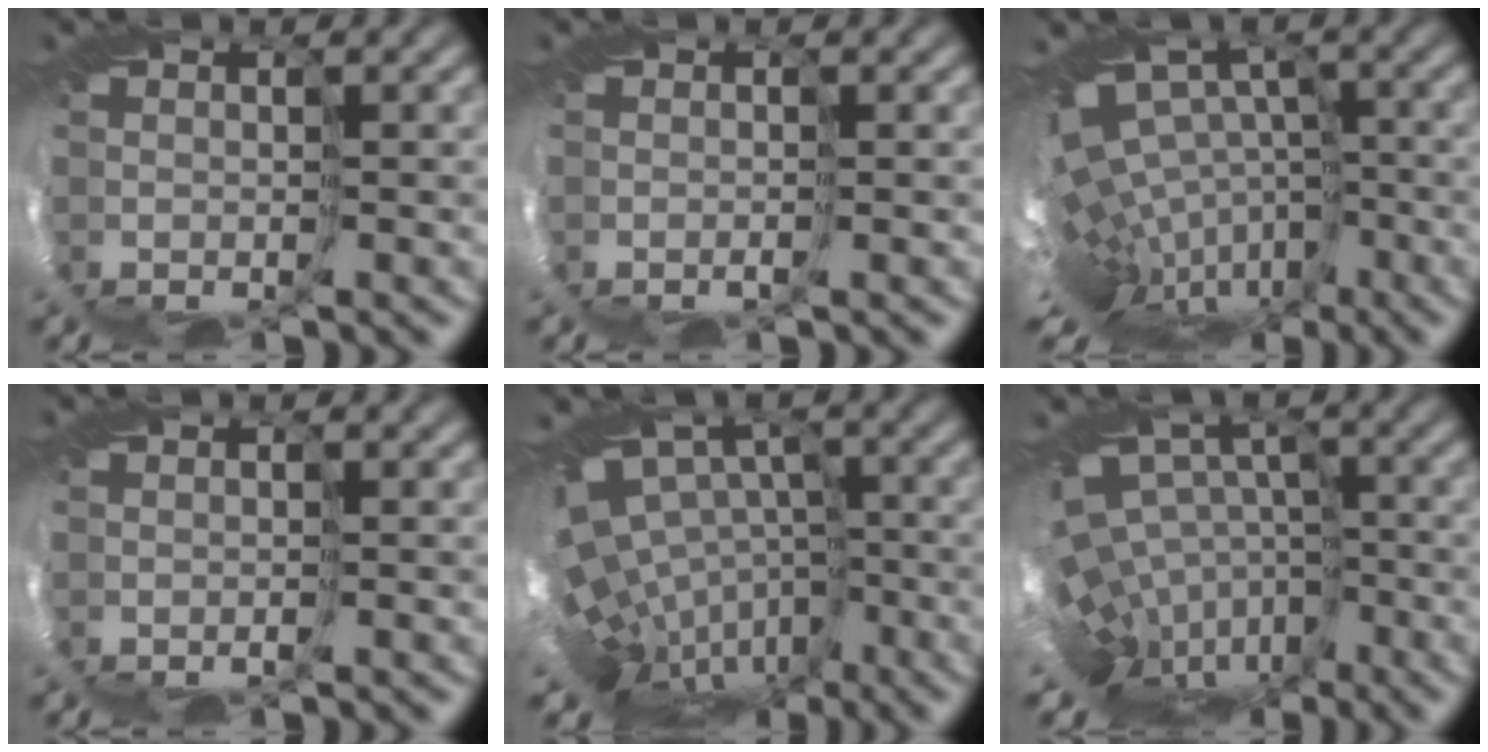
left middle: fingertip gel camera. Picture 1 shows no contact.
{"total": 1.3, "force": [-0.2, -1.1, -0.6], "torque": [0.005, 0.002, -0.007]}
{"total": 10.0, "force": [-4.3, 6.2, 6.5], "torque": [-0.114, 0.001, -0.032]}
{"total": 0.7, "force": [-0.2, -0.5, -0.4], "torque": [0.001, 0.004, -0.004]}
{"total": 9.9, "force": [-4.2, 6.6, 6.0], "torque": [-0.114, -0.009, -0.035]}
{"total": 9.3, "force": [-4.6, 6.0, 5.3], "torque": [-0.099, -0.009, -0.036]}